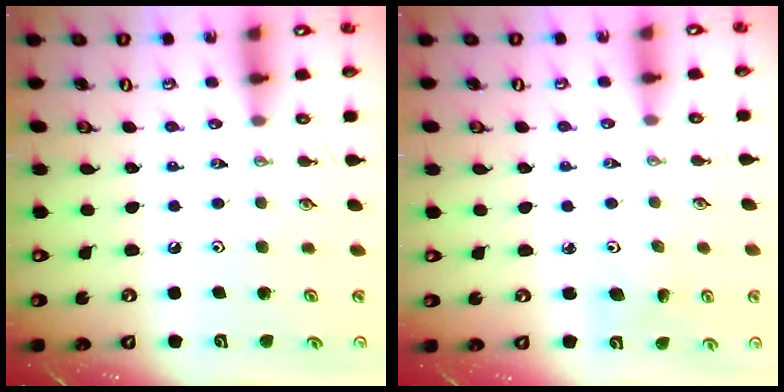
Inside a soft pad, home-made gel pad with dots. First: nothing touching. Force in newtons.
{"total": 5.8, "press": 5.7, "slide": 0.4}